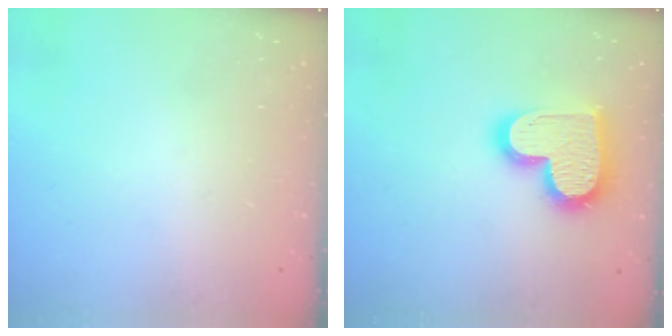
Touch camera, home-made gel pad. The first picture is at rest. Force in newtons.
{"total": 17.9, "press": 17.8, "slide": 1.3}